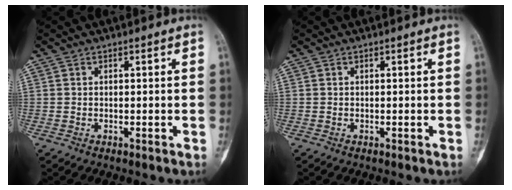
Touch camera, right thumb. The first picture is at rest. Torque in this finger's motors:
{"motor_torque": [0.02, 0.02, 0.03, -0.06, 0.00]}